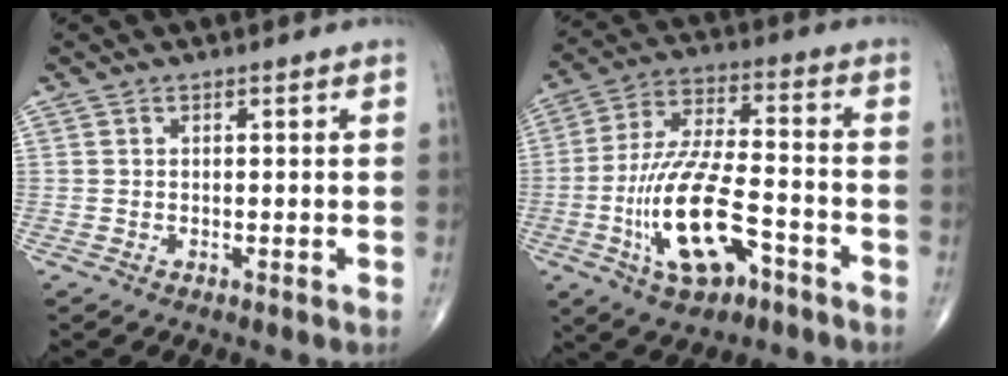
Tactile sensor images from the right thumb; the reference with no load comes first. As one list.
[{"total": 17.0, "force": [-6.4, 7.0, 14.1], "torque": [-0.274, 0.036, -0.108]}]